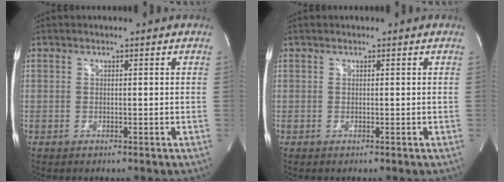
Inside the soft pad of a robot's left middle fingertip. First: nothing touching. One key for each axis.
{"total": 0.0}